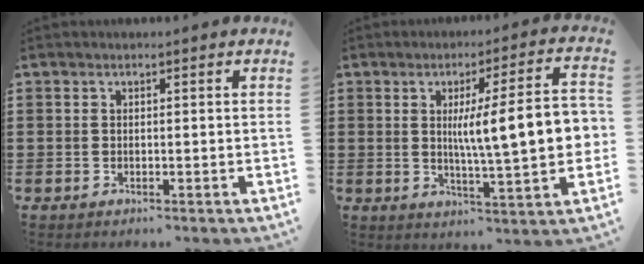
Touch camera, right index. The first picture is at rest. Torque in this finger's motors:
{"motor_torque": [1.95, -0.19, 1.05, 0.20]}